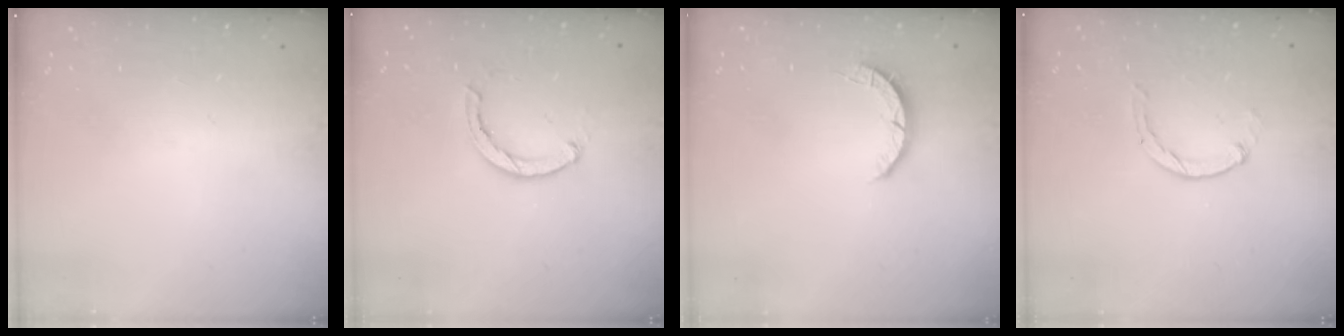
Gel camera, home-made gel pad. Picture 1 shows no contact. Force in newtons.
{"total": 2.4, "press": 2.3, "slide": 0.4}
{"total": 2.7, "press": 2.7, "slide": 0.4}
{"total": 0.8, "press": 0.7, "slide": 0.2}